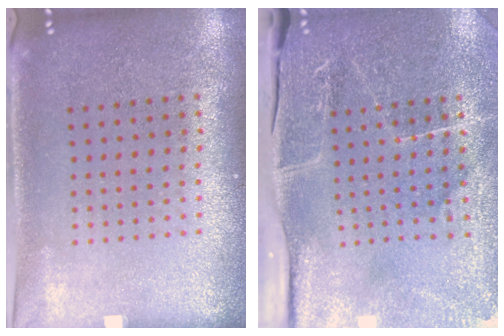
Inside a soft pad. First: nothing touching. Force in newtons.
{"total": 4.1, "press": 3.8, "slide": 1.4}